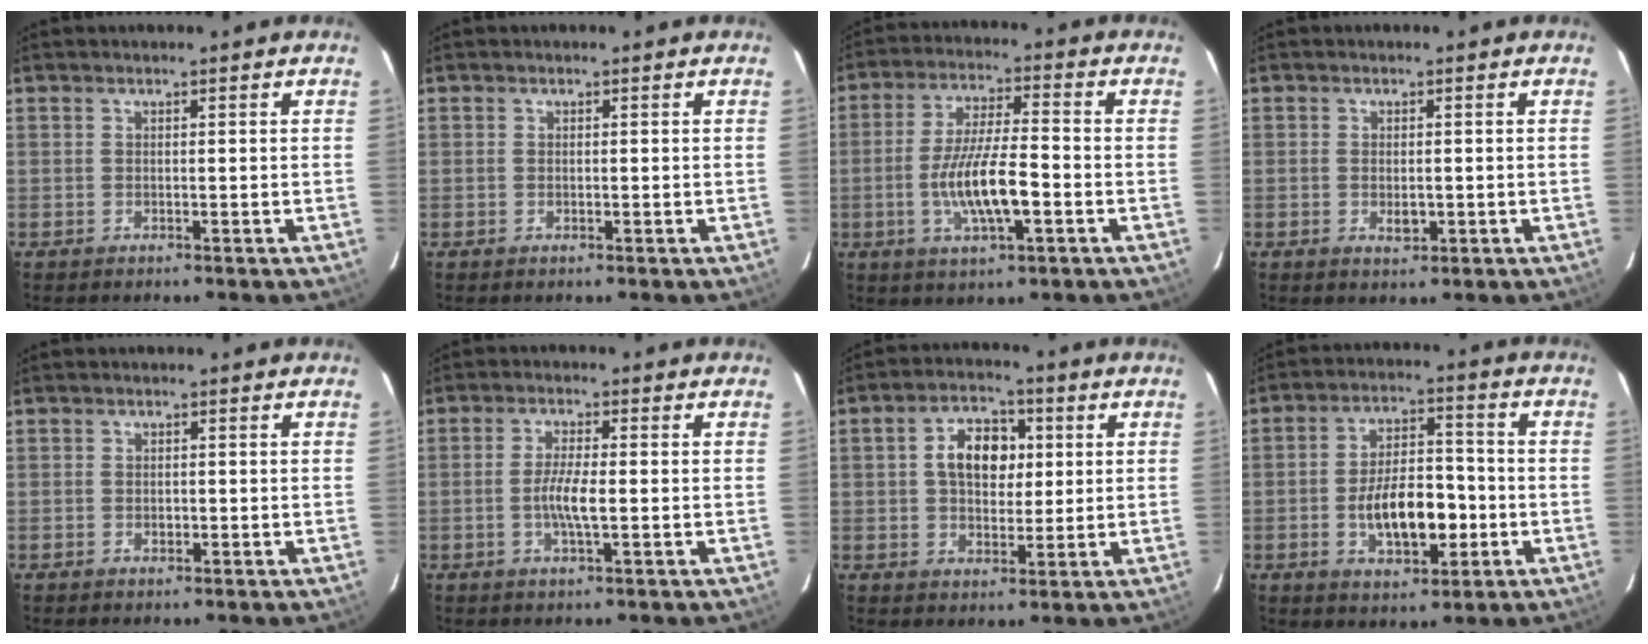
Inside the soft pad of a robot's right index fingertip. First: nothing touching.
{"total": 0.5, "force": [0.0, 0.5, -0.1], "torque": [0.005, 0.000, 0.001]}
{"total": 11.3, "force": [-3.2, 2.6, 10.5], "torque": [-0.203, -0.006, -0.055]}
{"total": 2.6, "force": [-0.5, 1.7, 1.9], "torque": [-0.031, -0.003, -0.006]}
{"total": 1.3, "force": [-0.2, 1.2, 0.4], "torque": [-0.004, 0.000, -0.002]}
{"total": 4.9, "force": [-0.9, 0.8, 4.7], "torque": [-0.090, -0.002, -0.017]}
{"total": 8.9, "force": [1.7, 6.0, 6.4], "torque": [-0.112, 0.025, 0.031]}
{"total": 12.2, "force": [-3.2, 5.9, 10.1], "torque": [-0.186, 0.013, -0.040]}